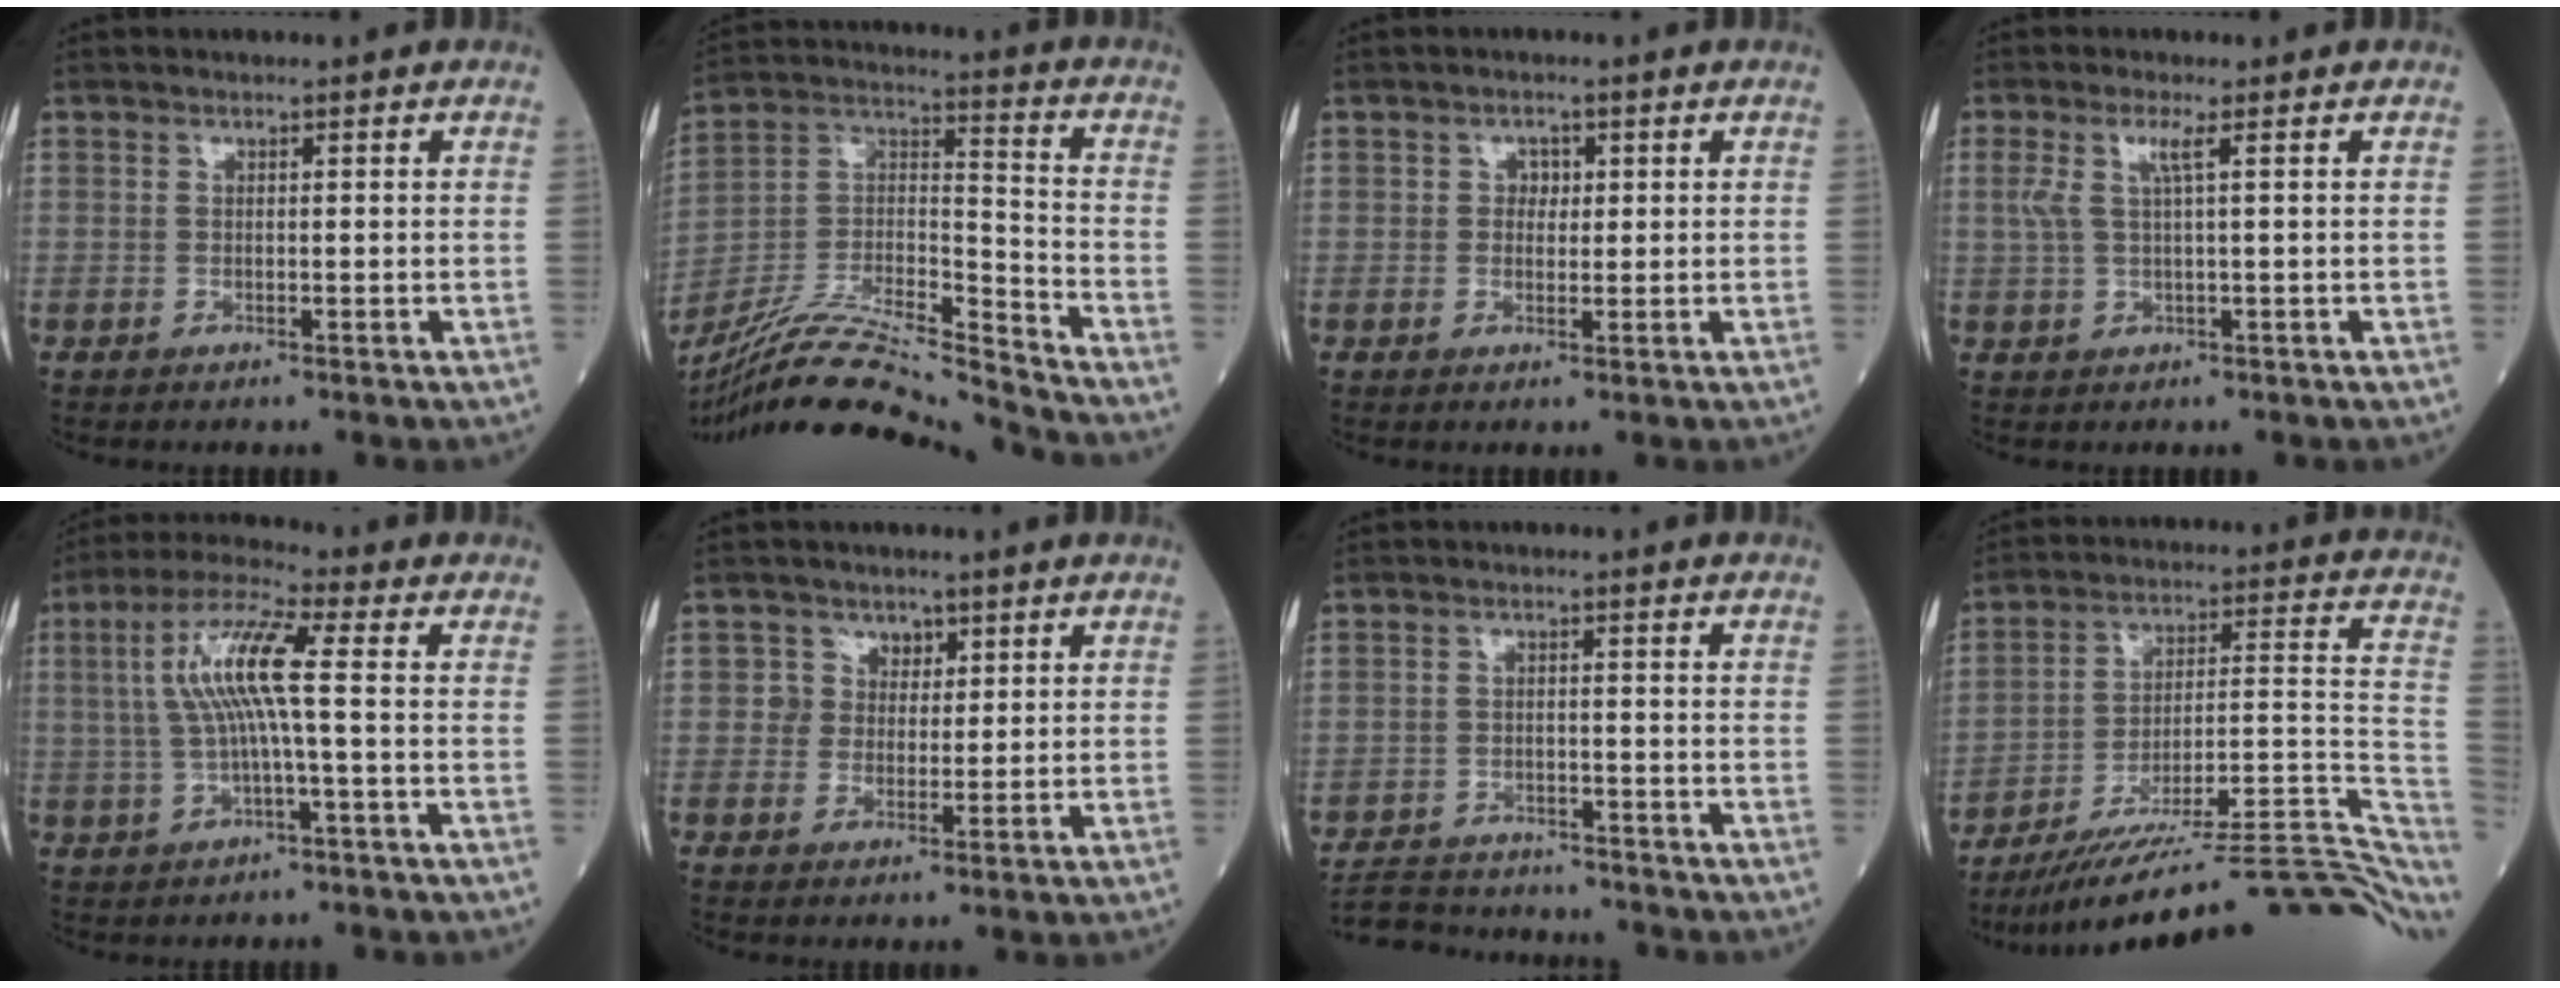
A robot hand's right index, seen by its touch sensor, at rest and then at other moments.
{"total": 20.6, "force": [-19.4, -0.7, 7.2], "torque": [-0.157, 0.006, -0.339]}
{"total": 1.8, "force": [0.5, 1.4, 1.0], "torque": [-0.010, 0.001, 0.005]}
{"total": 3.1, "force": [1.1, 0.0, 3.0], "torque": [-0.072, 0.011, 0.025]}
{"total": 9.3, "force": [0.8, 0.7, 9.2], "torque": [-0.190, 0.023, 0.013]}
{"total": 3.4, "force": [1.2, 3.2, 0.2], "torque": [0.008, 0.005, 0.015]}
{"total": 10.0, "force": [-9.6, 2.1, 2.0], "torque": [-0.039, 0.007, -0.143]}
{"total": 27.8, "force": [-22.3, 3.2, 16.3], "torque": [-0.137, 0.014, -0.322]}